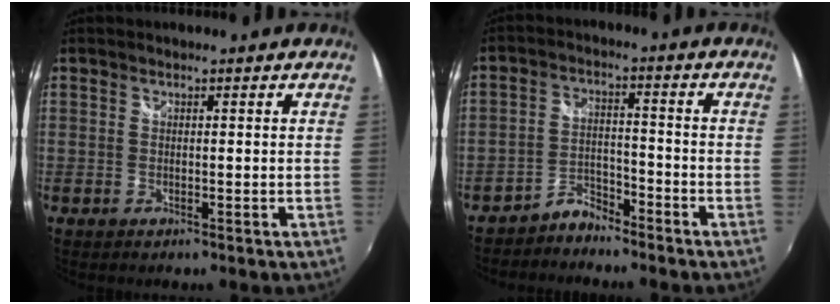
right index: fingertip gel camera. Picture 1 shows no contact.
{"total": 4.5, "force": [-4.1, 1.6, 0.6], "torque": [-0.015, 0.014, -0.074]}